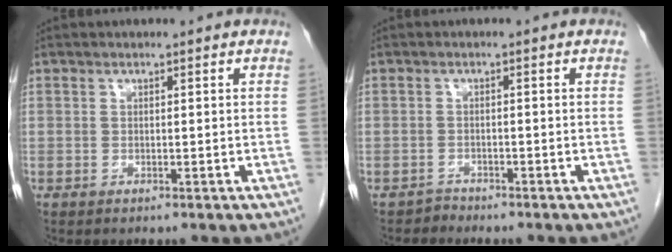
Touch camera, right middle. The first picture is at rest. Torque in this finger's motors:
{"motor_torque": [-0.56, -0.15, -0.02, -0.02]}